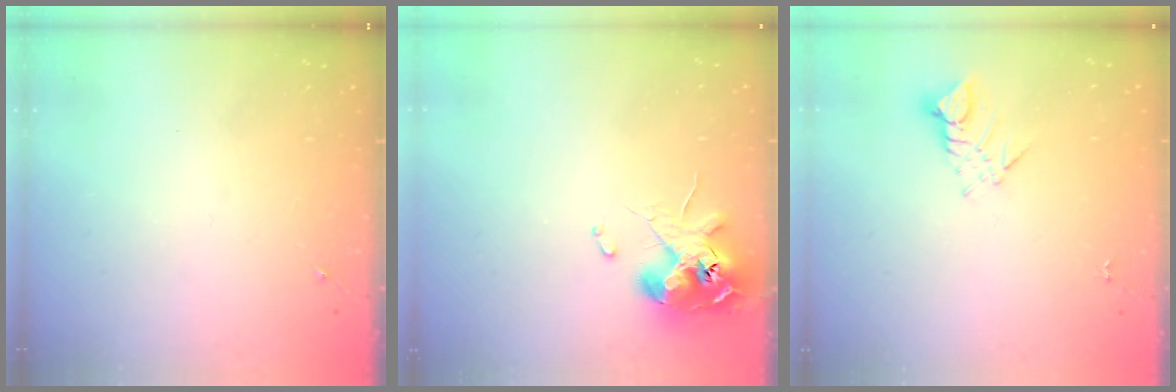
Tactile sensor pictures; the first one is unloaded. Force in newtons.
{"total": 11.6, "press": 11.4, "slide": 2.1}
{"total": 4.2, "press": 4.2, "slide": 0.2}